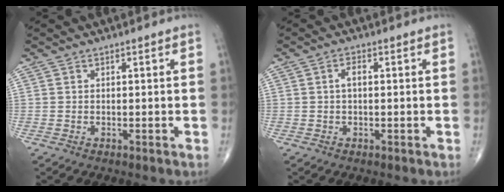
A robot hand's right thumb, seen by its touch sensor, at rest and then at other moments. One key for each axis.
{"total": 2.0, "fx": 0.0, "fy": 1.0, "fz": 1.7, "tx": -0.027, "ty": 0.008, "tz": -0.002}